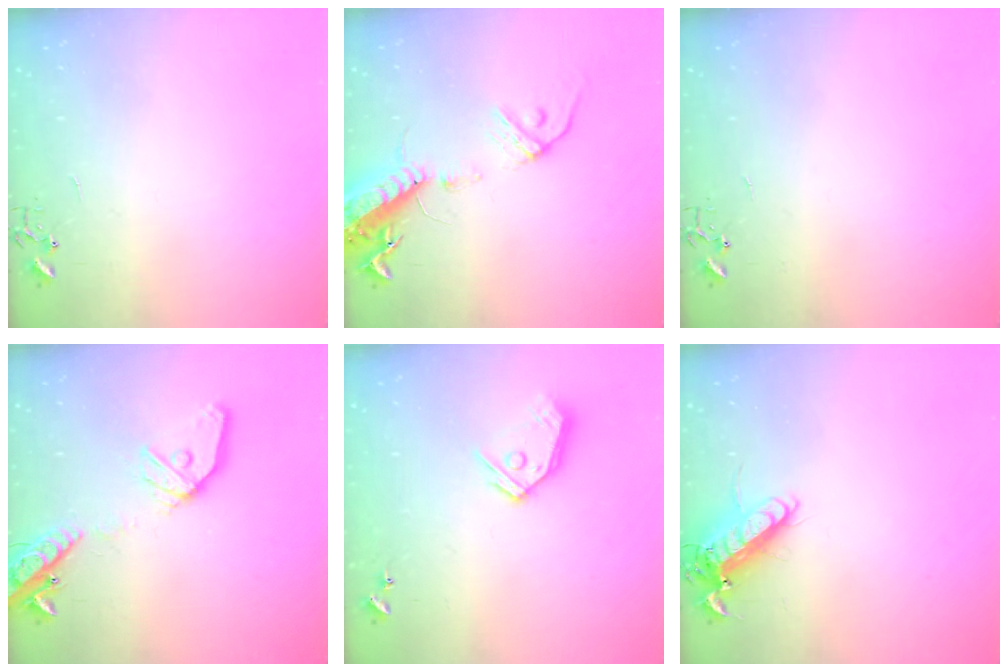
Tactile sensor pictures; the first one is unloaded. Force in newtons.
{"total": 16.2, "press": 15.8, "slide": 3.4}
{"total": 0.0}
{"total": 17.4, "press": 17.1, "slide": 3.1}
{"total": 12.2, "press": 12.1, "slide": 1.5}
{"total": 13.2, "press": 13.0, "slide": 2.1}